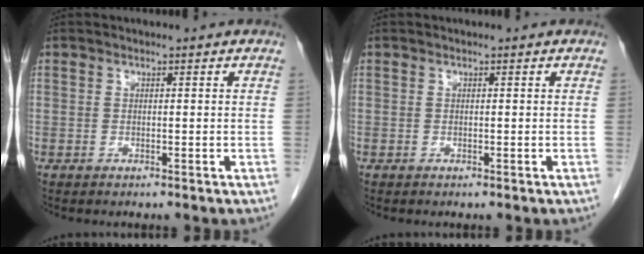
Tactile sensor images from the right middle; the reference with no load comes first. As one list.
[{"total": 0.0}]